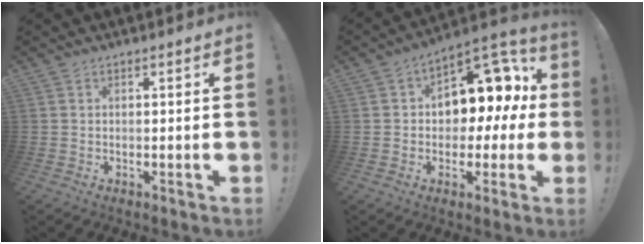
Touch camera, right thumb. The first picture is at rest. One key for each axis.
{"total": 10.9, "fx": 3.0, "fy": 7.6, "fz": 7.3, "tx": -0.092, "ty": -0.029, "tz": 0.052}